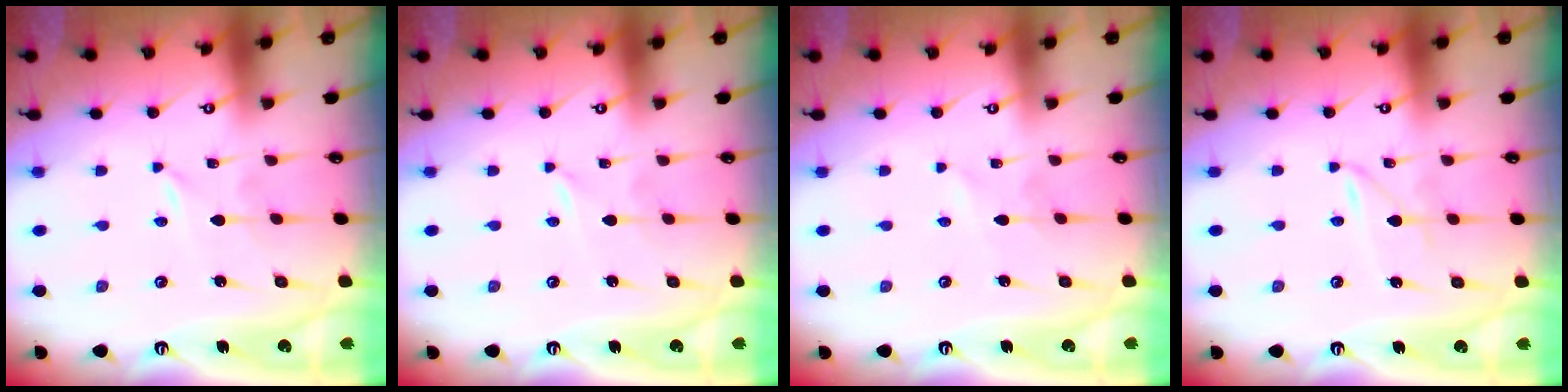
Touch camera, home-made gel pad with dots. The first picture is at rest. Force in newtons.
{"total": 0.0}
{"total": 1.0, "press": 1.0, "slide": 0.1}
{"total": 0.9, "press": 0.9, "slide": 0.1}